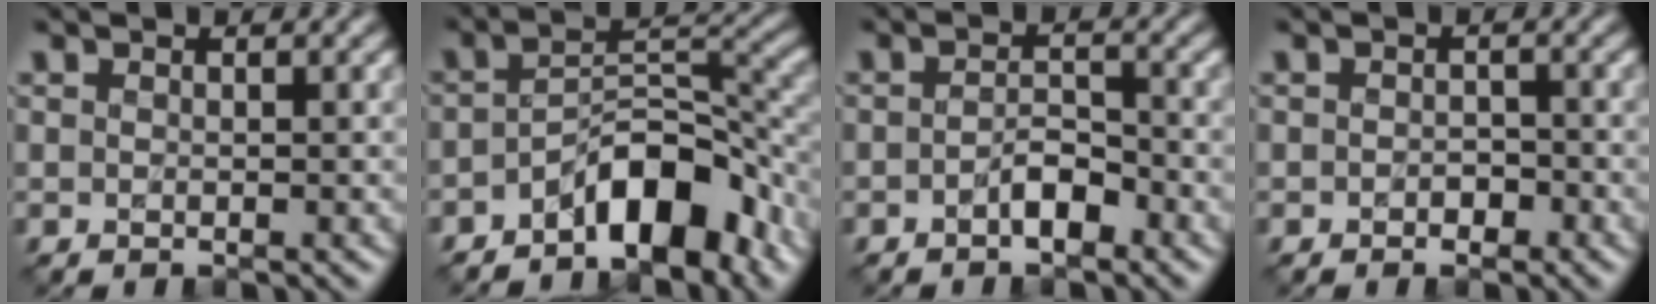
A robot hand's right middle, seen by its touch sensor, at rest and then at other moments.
{"total": 6.6, "force": [-4.1, 2.6, 4.5], "torque": [-0.061, 0.011, -0.077]}
{"total": 2.0, "force": [-1.1, 0.8, 1.4], "torque": [-0.025, 0.007, -0.024]}
{"total": 1.1, "force": [-0.5, 0.8, 0.6], "torque": [-0.009, 0.001, -0.010]}